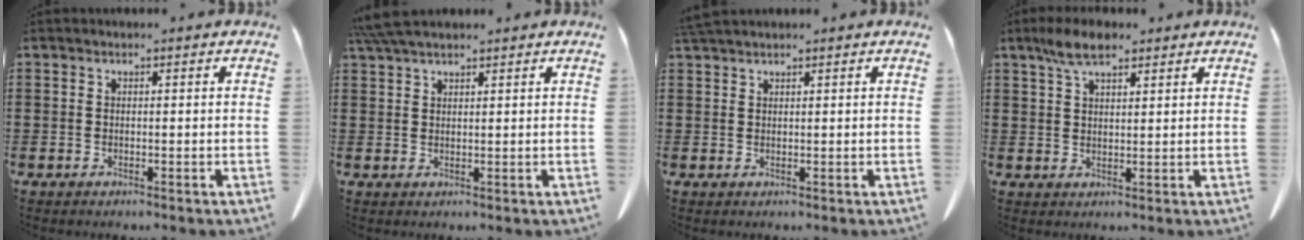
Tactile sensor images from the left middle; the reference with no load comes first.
{"total": 4.0, "force": [3.3, 0.7, 2.2], "torque": [-0.052, -0.001, 0.064]}
{"total": 1.6, "force": [1.4, 0.1, 0.6], "torque": [-0.015, -0.002, 0.029]}
{"total": 5.6, "force": [3.7, 1.8, 3.7], "torque": [-0.081, 0.004, 0.068]}